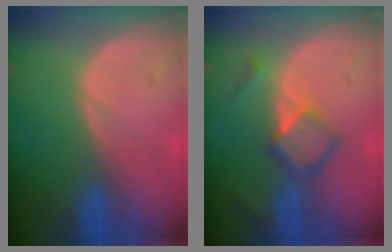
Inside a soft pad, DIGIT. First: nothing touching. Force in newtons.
{"total": 5.8, "press": 5.0, "slide": 2.9}